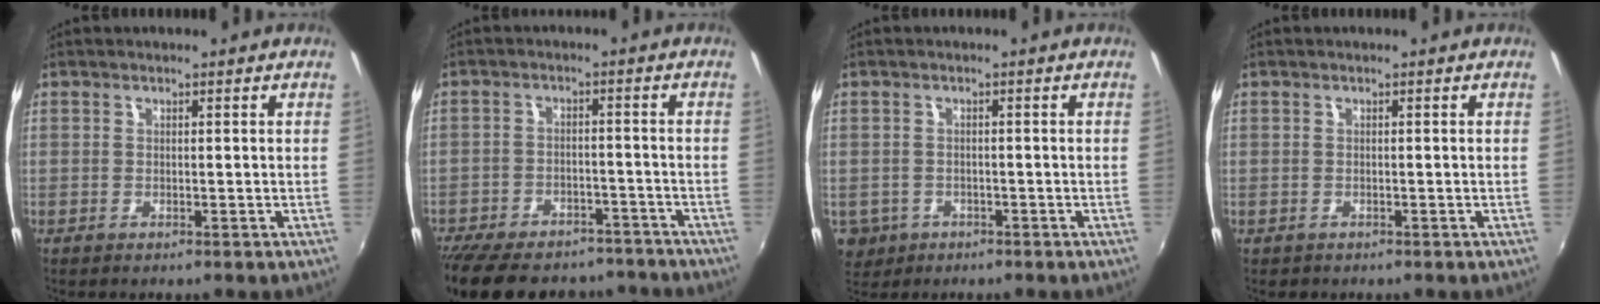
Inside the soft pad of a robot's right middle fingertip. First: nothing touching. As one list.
[{"total": 20.2, "force": [-16.5, 8.5, 7.8], "torque": [-0.182, 0.006, -0.225]}, {"total": 6.4, "force": [-2.3, 5.5, 2.4], "torque": [-0.063, -0.010, -0.030]}, {"total": 0.6, "force": [-0.3, 0.5, 0.0], "torque": [-0.002, -0.003, -0.004]}]